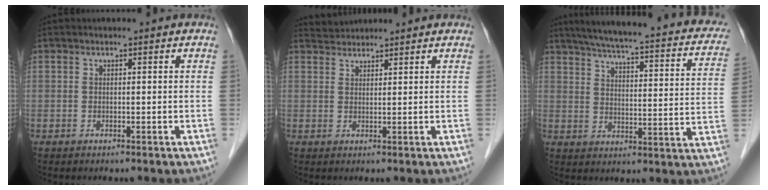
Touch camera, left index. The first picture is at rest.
{"total": 2.3, "force": [2.2, 0.1, -0.5], "torque": [-0.005, 0.018, 0.049]}
{"total": 26.0, "force": [21.0, 4.7, 14.6], "torque": [-0.209, 0.001, 0.248]}